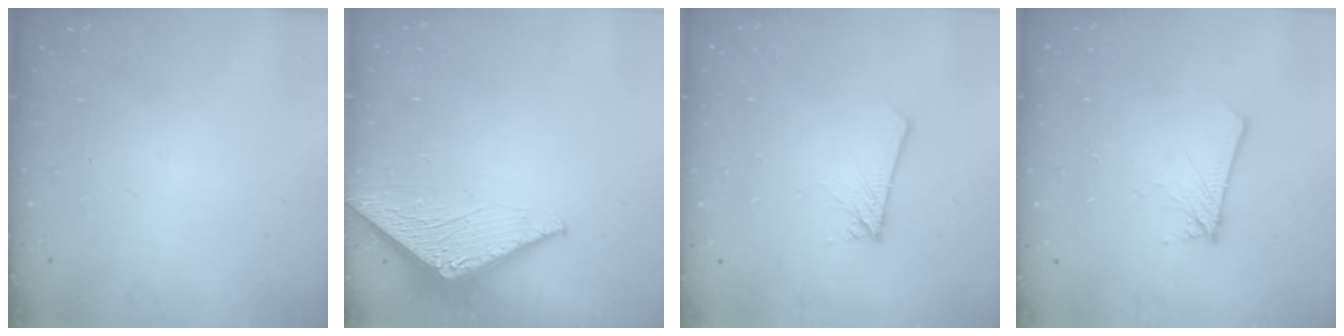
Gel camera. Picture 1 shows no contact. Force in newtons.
{"total": 3.1, "press": 3.1, "slide": 0.2}
{"total": 1.8, "press": 1.8, "slide": 0.2}
{"total": 2.8, "press": 2.8, "slide": 0.3}